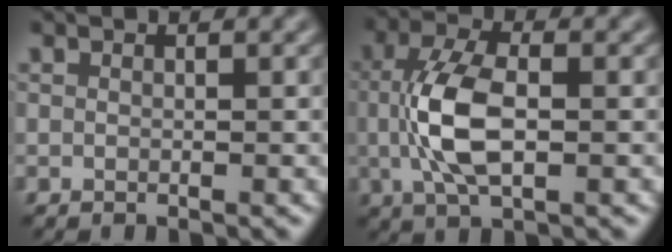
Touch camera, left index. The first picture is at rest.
{"total": 6.2, "force": [-0.5, 2.7, 5.5], "torque": [-0.120, 0.005, -0.011]}